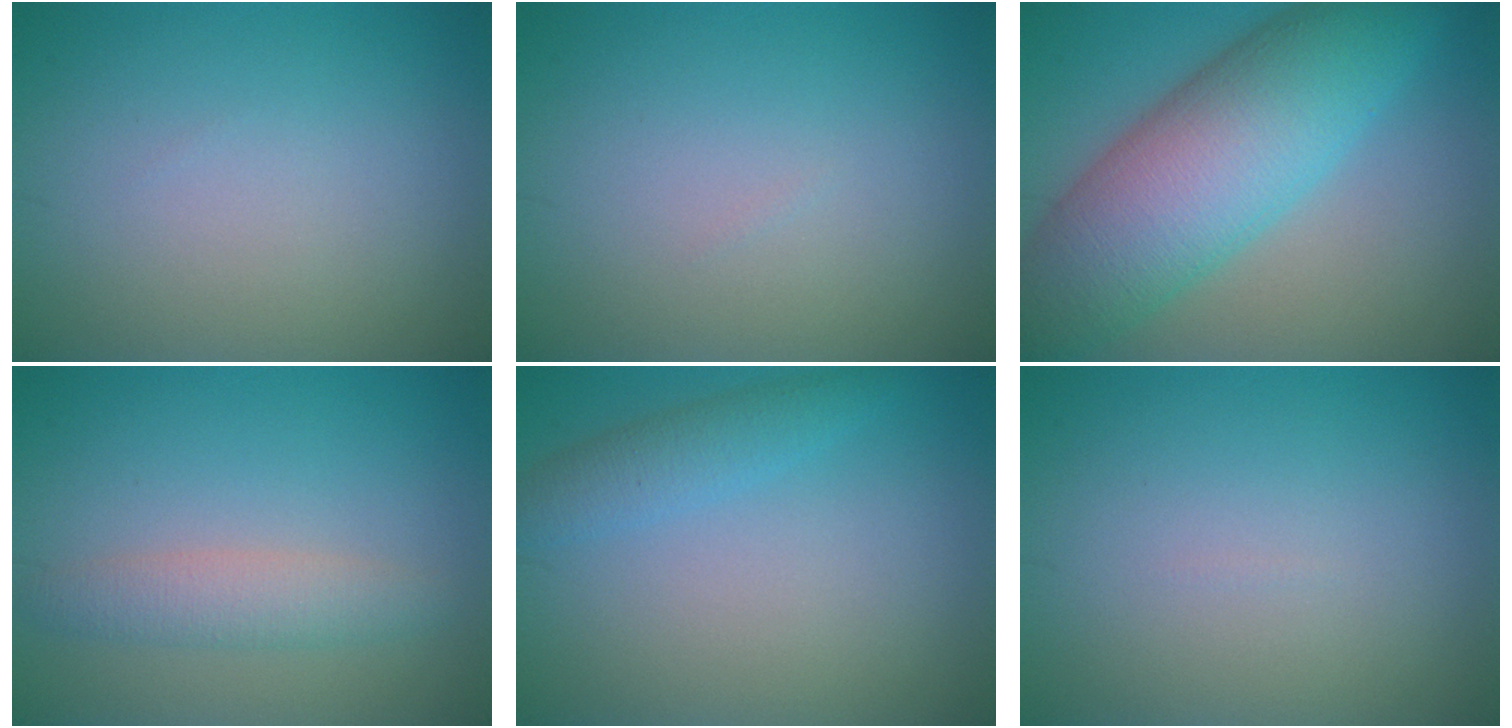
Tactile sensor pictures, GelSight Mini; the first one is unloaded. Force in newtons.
{"total": 0.0}
{"total": 11.2, "press": 11.2, "slide": 0.2}
{"total": 2.5, "press": 2.5, "slide": 0.1}
{"total": 2.2, "press": 2.2, "slide": 0.2}
{"total": 0.0}